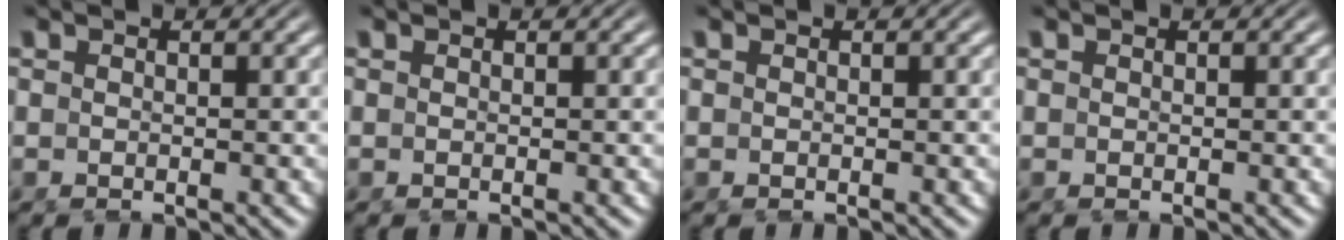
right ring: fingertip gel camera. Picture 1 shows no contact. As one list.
[{"total": 0.0}, {"total": 0.0}, {"total": 0.0}]